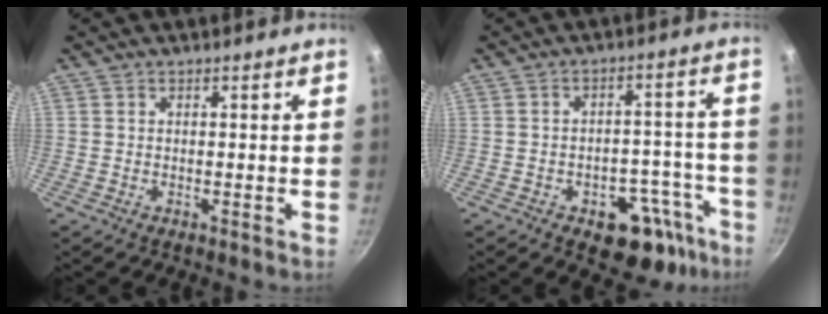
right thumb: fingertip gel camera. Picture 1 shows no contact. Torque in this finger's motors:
{"motor_torque": [5.01, 0.00, 1.05, -0.62, 0.02]}